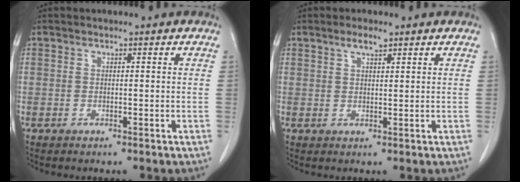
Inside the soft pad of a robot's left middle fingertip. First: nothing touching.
{"total": 2.2, "force": [1.6, 0.5, 1.5], "torque": [-0.032, 0.002, 0.030]}